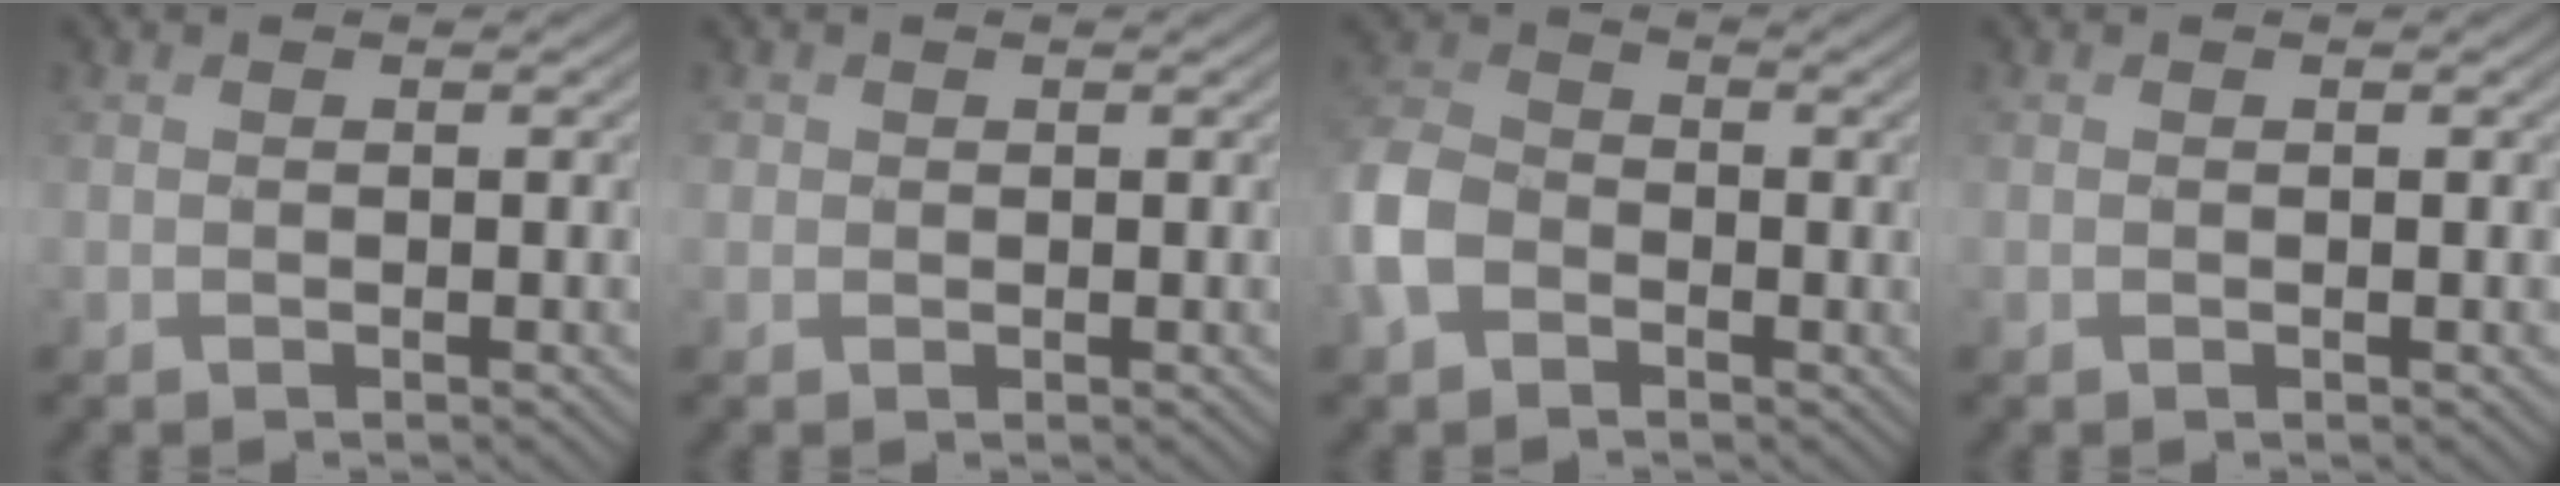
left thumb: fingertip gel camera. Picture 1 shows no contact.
{"total": 1.1, "force": [0.3, 1.0, 0.1], "torque": [-0.002, -0.002, 0.004]}
{"total": 8.2, "force": [-3.3, 6.1, 4.4], "torque": [-0.128, -0.007, -0.089]}
{"total": 0.0}